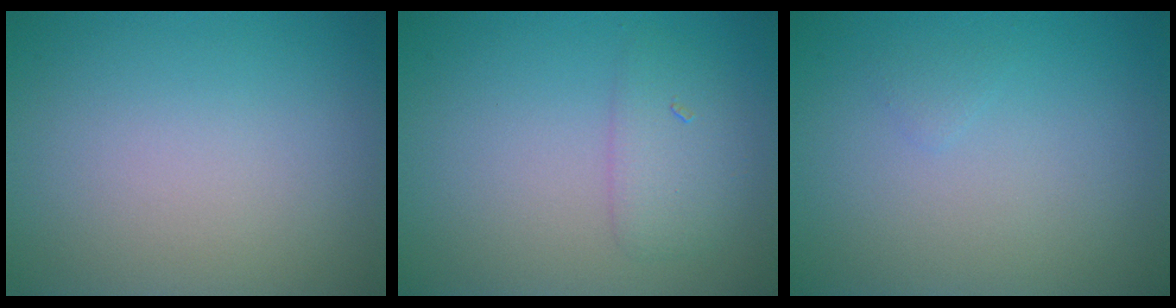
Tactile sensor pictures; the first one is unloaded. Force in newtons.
{"total": 2.1, "press": 2.1, "slide": 0.1}
{"total": 0.5, "press": 0.5, "slide": 0.1}